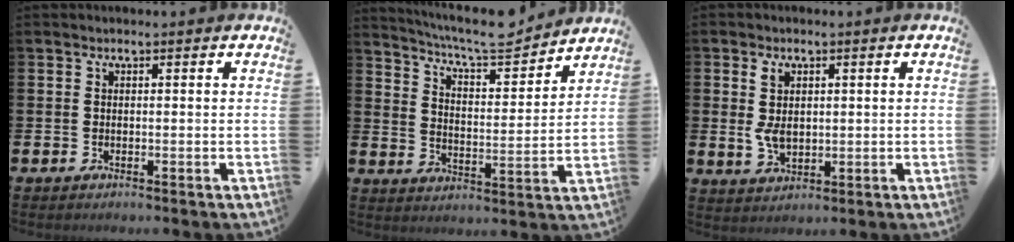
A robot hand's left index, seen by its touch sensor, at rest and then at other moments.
{"total": 7.8, "force": [7.3, 1.1, 2.3], "torque": [-0.062, -0.053, 0.125]}
{"total": 4.2, "force": [1.3, 2.8, 2.9], "torque": [-0.051, 0.006, 0.020]}